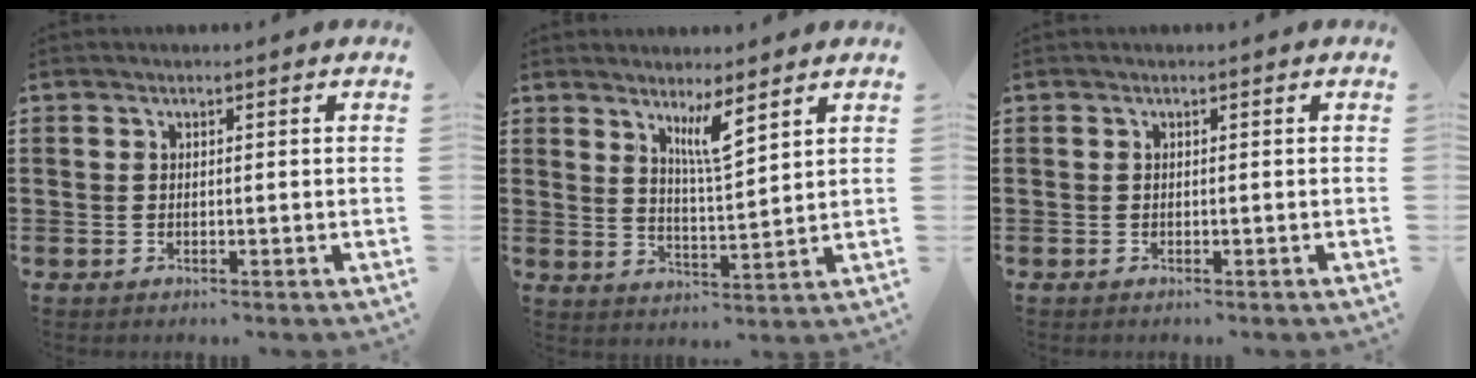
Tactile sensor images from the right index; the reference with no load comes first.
{"total": 5.0, "force": [3.5, 0.3, 3.5], "torque": [-0.070, -0.012, 0.059]}
{"total": 0.0}